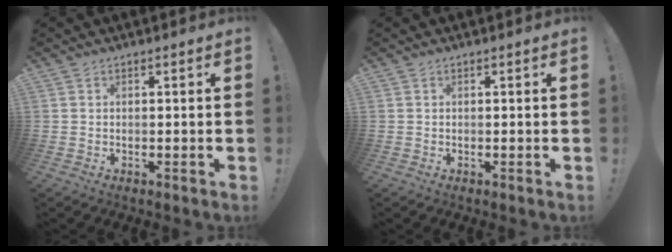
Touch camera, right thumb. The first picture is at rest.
{"total": 0.0}